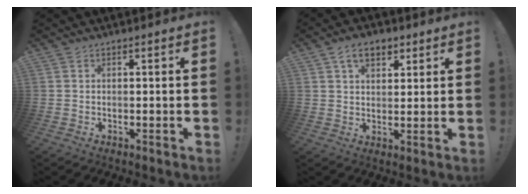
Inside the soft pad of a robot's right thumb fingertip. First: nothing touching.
{"total": 7.4, "force": [3.9, 4.6, 4.2], "torque": [-0.061, -0.003, 0.073]}